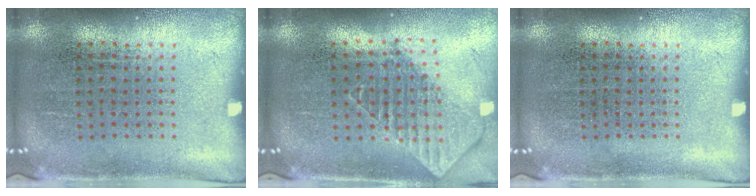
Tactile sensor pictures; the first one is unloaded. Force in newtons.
{"total": 2.0, "press": 1.5, "slide": 1.2}
{"total": 0.0}